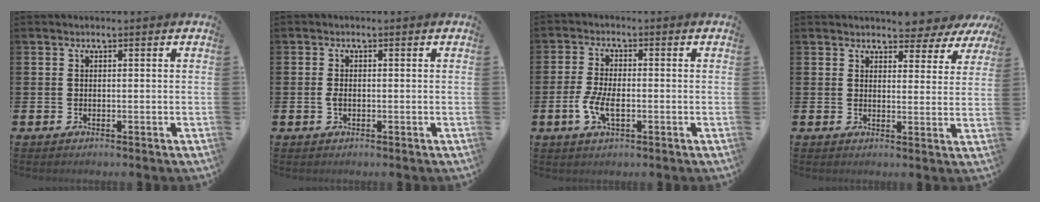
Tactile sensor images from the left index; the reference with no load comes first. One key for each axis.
{"total": 1.3, "fx": -0.2, "fy": 0.7, "fz": 1.0, "tx": -0.023, "ty": 0.005, "tz": -0.005}
{"total": 4.6, "fx": -1.1, "fy": 2.2, "fz": 3.9, "tx": -0.080, "ty": 0.001, "tz": -0.022}
{"total": 3.5, "fx": 3.3, "fy": 1.1, "fz": 0.0, "tx": 0.002, "ty": -0.030, "tz": 0.055}